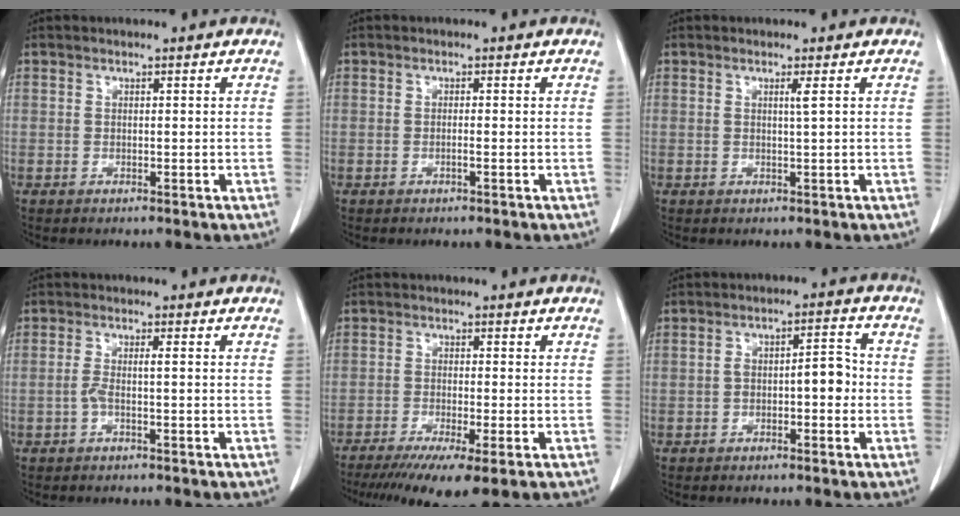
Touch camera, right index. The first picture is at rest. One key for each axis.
{"total": 0.7, "fx": -0.2, "fy": -0.1, "fz": 0.6, "tx": -0.010, "ty": 0.001, "tz": -0.004}
{"total": 1.2, "fx": 0.4, "fy": -0.4, "fz": 1.0, "tx": -0.023, "ty": -0.003, "tz": 0.008}
{"total": 2.3, "fx": -0.6, "fy": 0.1, "fz": 2.2, "tx": -0.046, "ty": 0.008, "tz": -0.011}
{"total": 10.4, "fx": -6.9, "fy": 1.1, "fz": 7.7, "tx": -0.116, "ty": -0.024, "tz": -0.110}
{"total": 5.4, "fx": -1.1, "fy": 1.8, "fz": 5.0, "tx": -0.078, "ty": 0.029, "tz": -0.016}